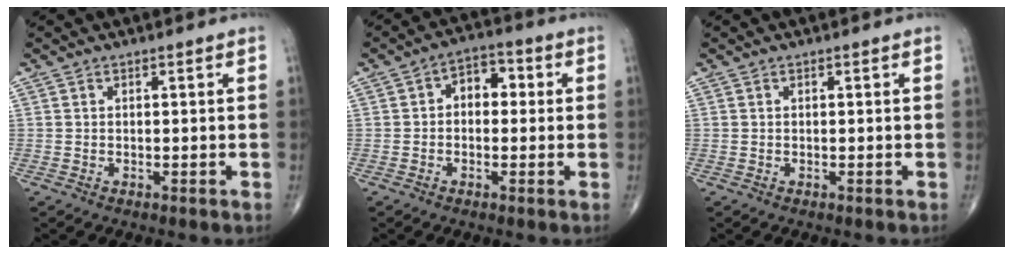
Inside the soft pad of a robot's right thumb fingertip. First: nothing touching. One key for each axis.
{"total": 6.0, "fx": 0.6, "fy": 4.1, "fz": 4.3, "tx": -0.034, "ty": 0.023, "tz": -0.002}
{"total": 0.0}